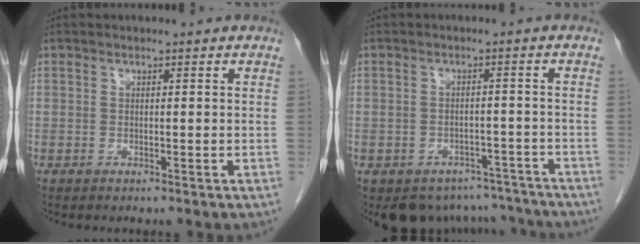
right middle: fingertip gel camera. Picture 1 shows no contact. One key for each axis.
{"total": 9.7, "fx": -8.4, "fy": 4.9, "fz": 0.9, "tx": 0.004, "ty": 0.024, "tz": -0.095}